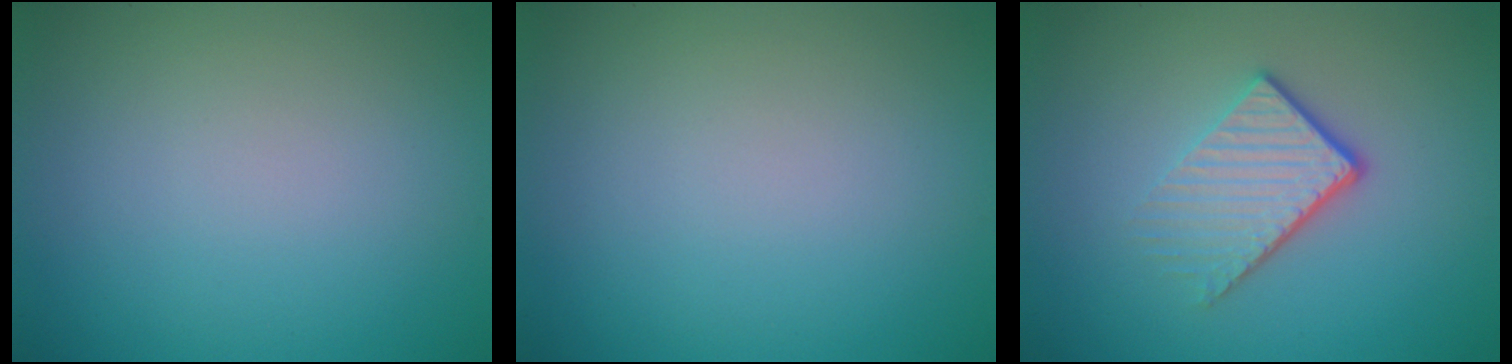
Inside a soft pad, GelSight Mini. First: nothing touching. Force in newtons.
{"total": 0.0}
{"total": 3.9, "press": 2.7, "slide": 2.9}